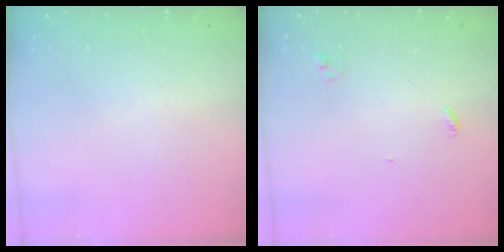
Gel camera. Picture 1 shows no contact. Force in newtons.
{"total": 2.8, "press": 2.8, "slide": 0.2}